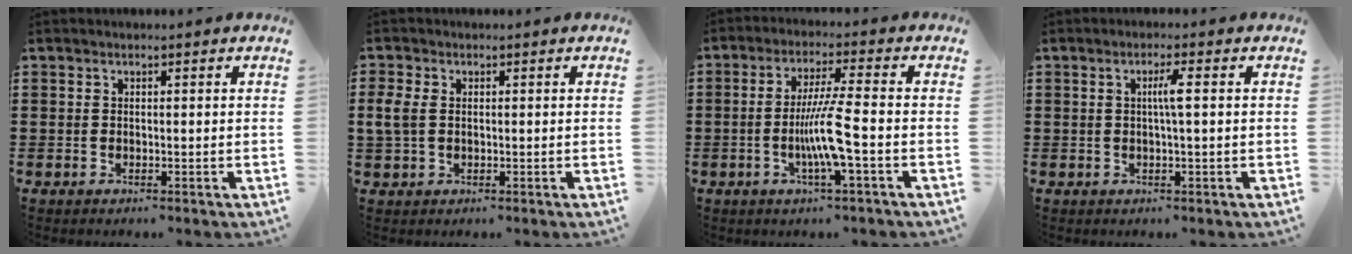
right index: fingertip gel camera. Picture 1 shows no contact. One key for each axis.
{"total": 3.0, "fx": 0.3, "fy": 2.0, "fz": 2.2, "tx": -0.063, "ty": 0.000, "tz": 0.000}
{"total": 7.5, "fx": -2.1, "fy": -0.1, "fz": 7.2, "tx": -0.136, "ty": -0.013, "tz": -0.043}
{"total": 2.7, "fx": 0.2, "fy": -0.1, "fz": 2.7, "tx": -0.051, "ty": -0.002, "tz": 0.000}